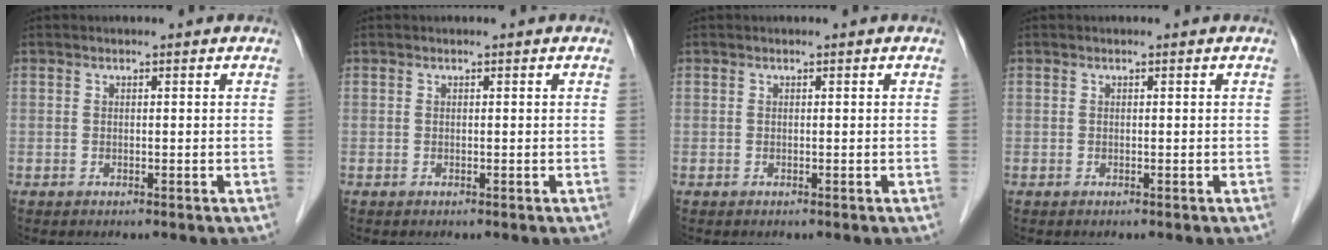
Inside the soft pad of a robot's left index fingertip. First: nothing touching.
{"total": 0.0}
{"total": 0.0}
{"total": 0.0}